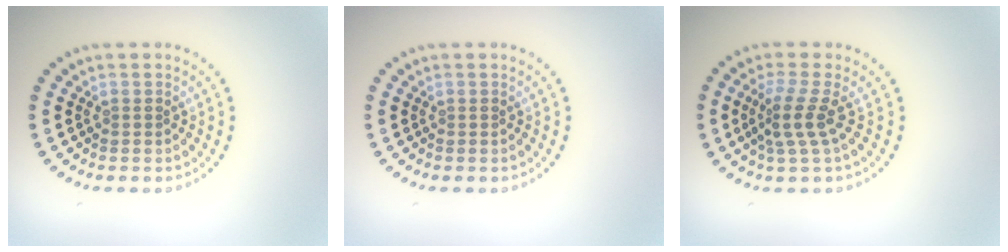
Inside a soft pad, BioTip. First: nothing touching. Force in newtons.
{"total": 0.0}
{"total": 2.9, "press": 2.1, "slide": 2.0}